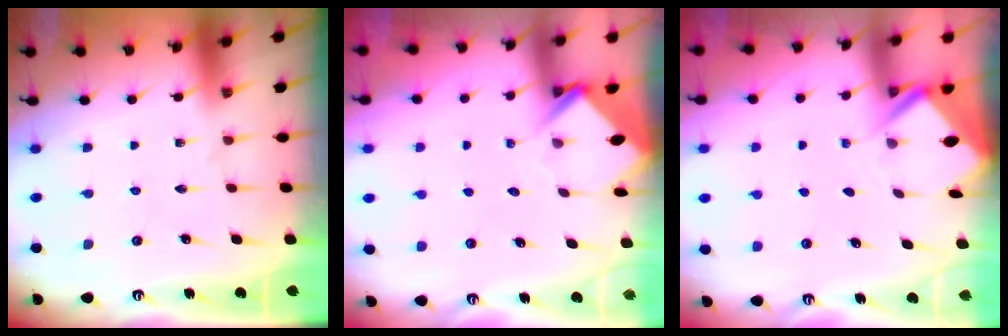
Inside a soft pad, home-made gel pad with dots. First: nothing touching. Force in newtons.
{"total": 3.8, "press": 3.8, "slide": 0.2}
{"total": 2.6, "press": 2.6, "slide": 0.1}